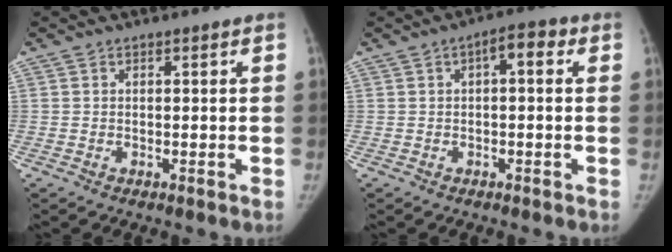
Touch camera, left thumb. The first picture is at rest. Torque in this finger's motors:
{"motor_torque": [-0.28, 0.29, -0.03, 0.28, 0.12]}